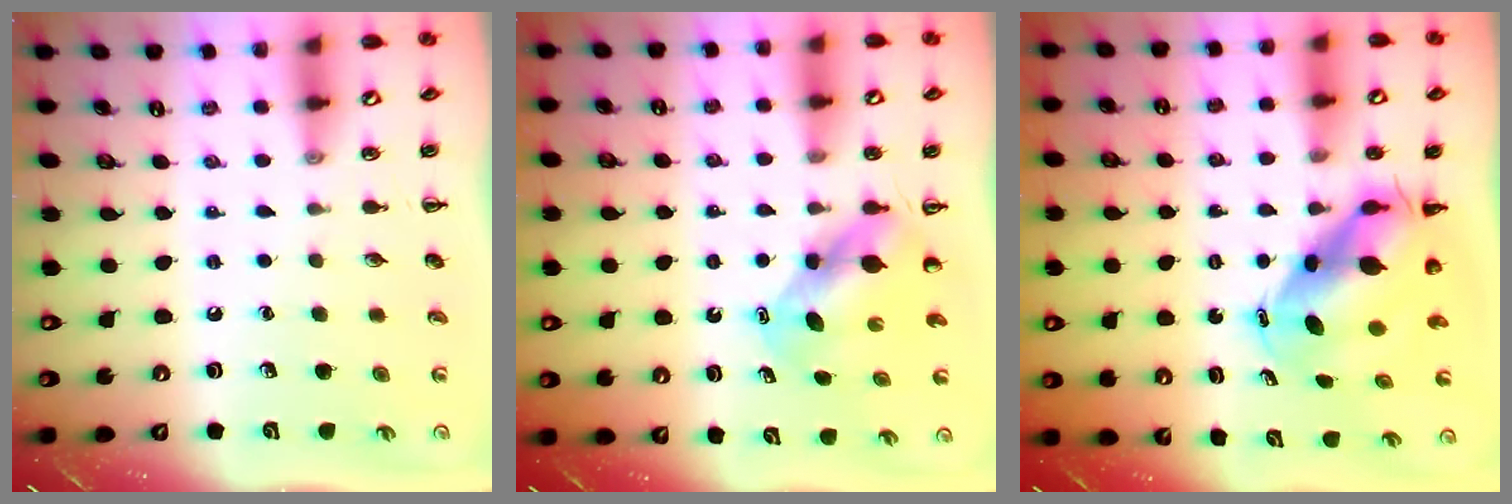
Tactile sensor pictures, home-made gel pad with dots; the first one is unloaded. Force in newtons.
{"total": 5.5, "press": 5.4, "slide": 0.7}
{"total": 8.1, "press": 7.9, "slide": 1.9}